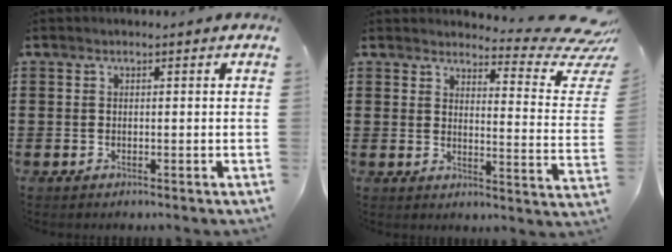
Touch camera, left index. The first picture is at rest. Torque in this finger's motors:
{"motor_torque": [2.14, 0.00, 0.52, 0.01]}